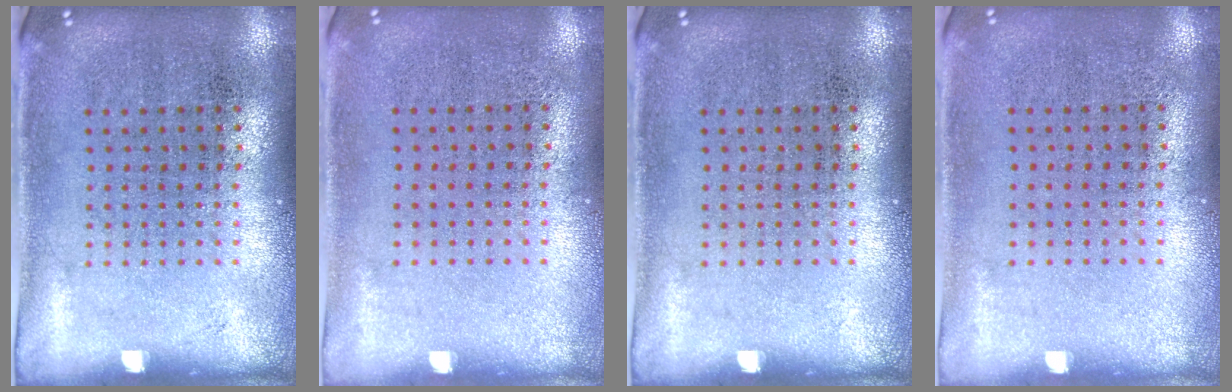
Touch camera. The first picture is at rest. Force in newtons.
{"total": 0.0}
{"total": 0.0}
{"total": 0.0}